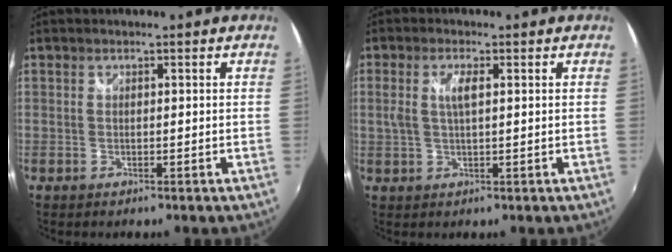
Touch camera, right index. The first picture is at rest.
{"total": 3.7, "force": [0.8, 1.1, 3.4], "torque": [-0.068, 0.001, 0.016]}